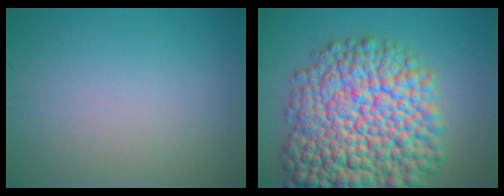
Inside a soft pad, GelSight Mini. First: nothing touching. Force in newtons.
{"total": 17.0, "press": 17.0, "slide": 0.7}